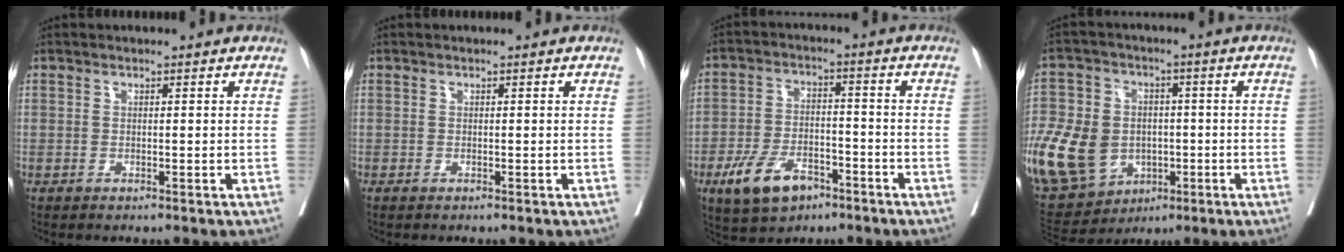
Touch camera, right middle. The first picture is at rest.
{"total": 0.0}
{"total": 9.1, "force": [-5.3, 4.7, 5.7], "torque": [-0.117, 0.001, -0.090]}
{"total": 23.1, "force": [-4.9, 18.4, 13.0], "torque": [-0.352, 0.012, -0.060]}